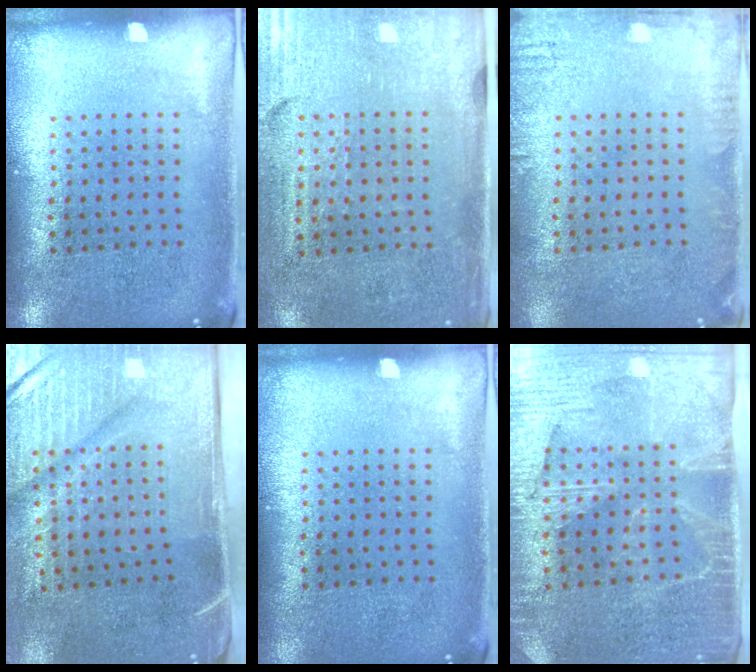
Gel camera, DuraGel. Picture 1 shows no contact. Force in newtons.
{"total": 3.5, "press": 3.1, "slide": 1.5}
{"total": 1.7, "press": 1.7, "slide": 0.2}
{"total": 4.7, "press": 3.9, "slide": 2.6}
{"total": 0.0}
{"total": 4.0, "press": 3.4, "slide": 2.0}